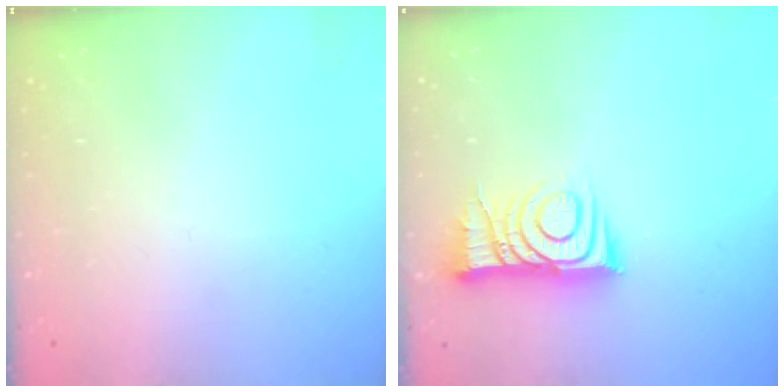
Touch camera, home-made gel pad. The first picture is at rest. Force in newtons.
{"total": 9.7, "press": 9.6, "slide": 1.0}